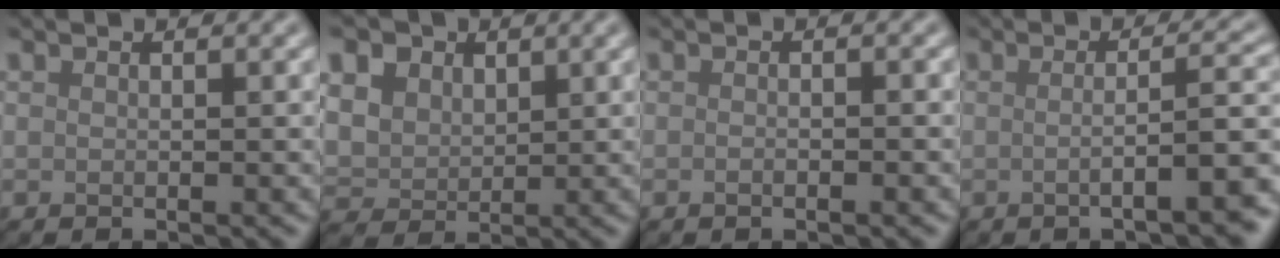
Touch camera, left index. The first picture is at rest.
{"total": 11.3, "force": [5.3, 8.4, 5.3], "torque": [-0.137, 0.029, 0.083]}
{"total": 1.7, "force": [-0.2, 0.8, 1.5], "torque": [0.000, 0.001, -0.017]}
{"total": 7.0, "force": [-1.3, 1.7, 6.7], "torque": [-0.073, 0.004, -0.024]}